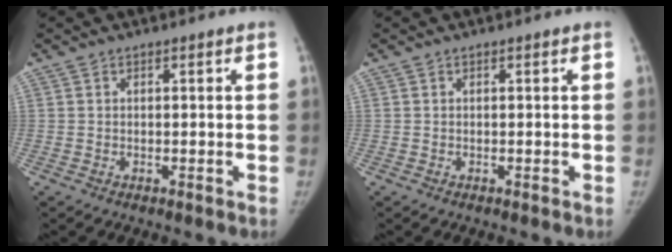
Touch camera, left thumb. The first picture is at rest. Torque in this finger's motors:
{"motor_torque": [-0.03, -0.03, 0.08, -0.06, 0.01]}